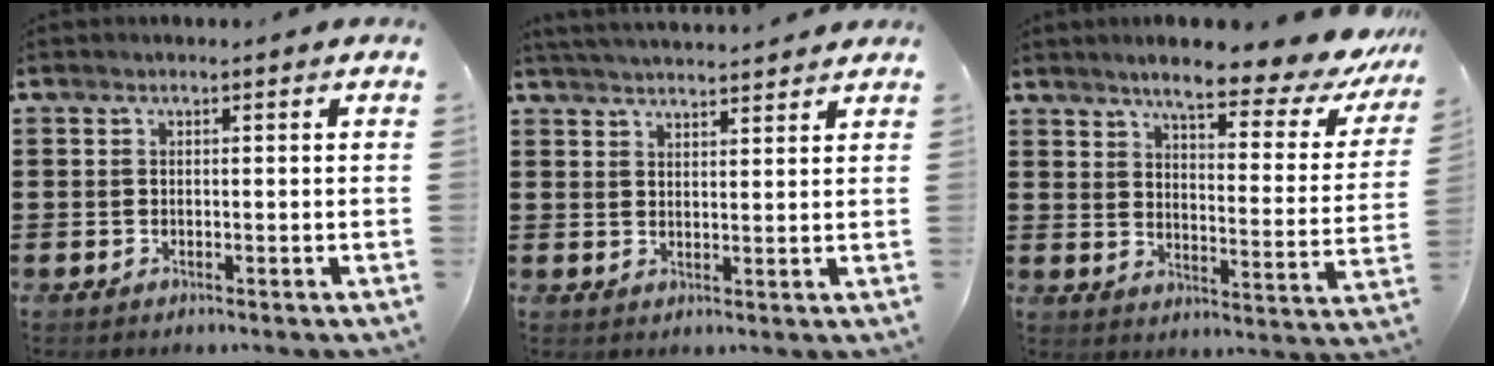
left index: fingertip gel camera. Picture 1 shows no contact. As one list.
[{"total": 3.2, "force": [3.2, -0.3, 0.4], "torque": [-0.017, -0.009, 0.058]}, {"total": 8.4, "force": [7.2, 0.5, 4.4], "torque": [-0.090, -0.045, 0.118]}]